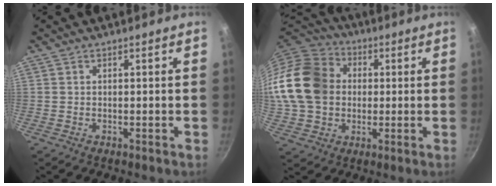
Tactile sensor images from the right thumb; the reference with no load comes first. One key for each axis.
{"total": 19.8, "fx": 1.4, "fy": 16.3, "fz": 11.3, "tx": -0.206, "ty": 0.035, "tz": 0.020}